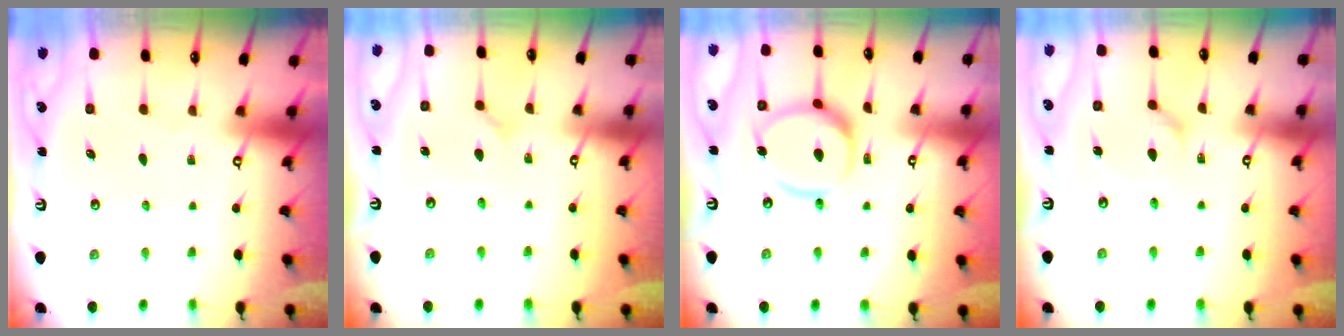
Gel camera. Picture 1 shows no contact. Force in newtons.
{"total": 1.5, "press": 1.5, "slide": 0.1}
{"total": 13.0, "press": 12.9, "slide": 1.2}
{"total": 2.6, "press": 2.5, "slide": 0.3}